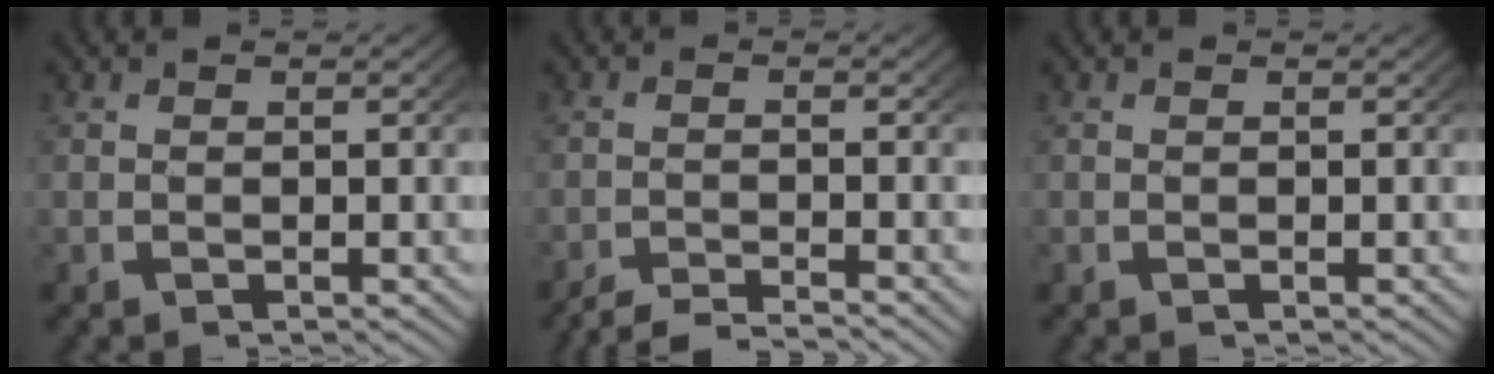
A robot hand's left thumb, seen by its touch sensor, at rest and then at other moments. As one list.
[{"total": 3.6, "force": [-3.3, 0.8, 1.1], "torque": [-0.019, -0.009, -0.058]}, {"total": 0.0}]